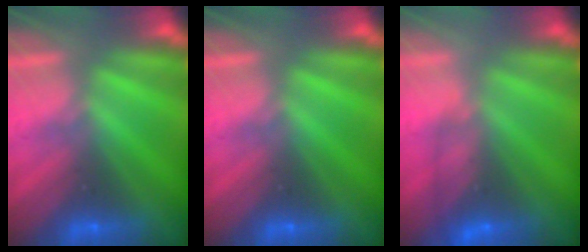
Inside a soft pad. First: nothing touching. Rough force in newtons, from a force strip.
{"total": 0.0}
{"total": 4.7}